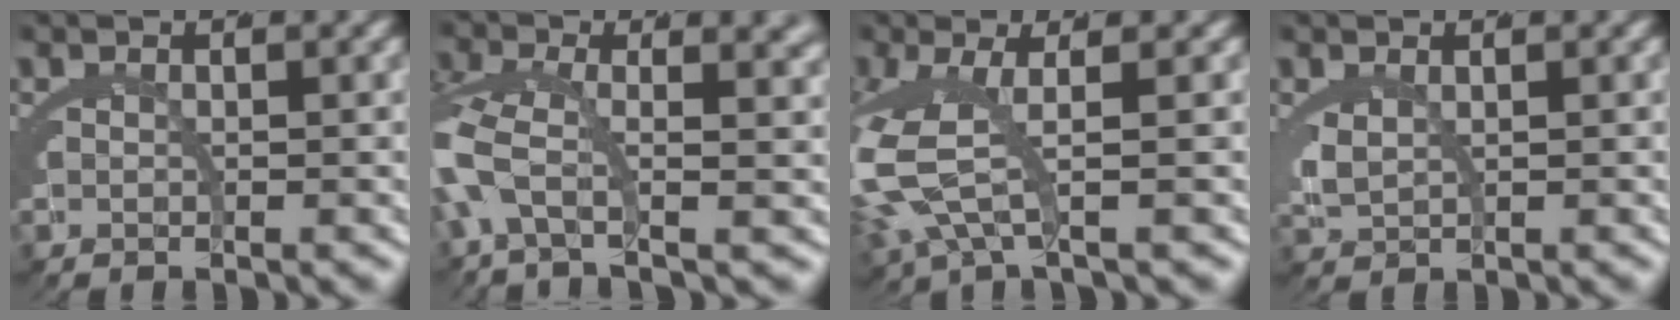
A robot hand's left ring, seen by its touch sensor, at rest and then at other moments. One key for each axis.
{"total": 4.3, "fx": 0.2, "fy": 1.4, "fz": 4.0, "tx": -0.106, "ty": -0.023, "tz": 0.012}
{"total": 5.9, "fx": 0.0, "fy": 2.4, "fz": 5.4, "tx": -0.147, "ty": -0.021, "tz": 0.014}
{"total": 1.5, "fx": 0.7, "fy": 0.8, "fz": 1.1, "tx": -0.042, "ty": -0.017, "tz": 0.030}